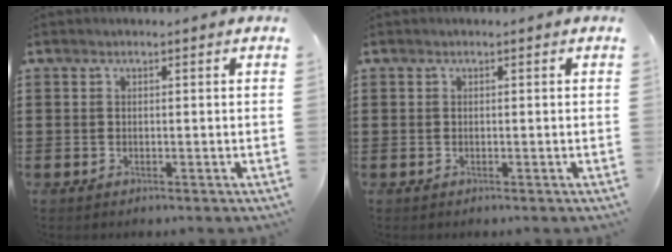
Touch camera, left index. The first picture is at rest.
{"total": 0.0}